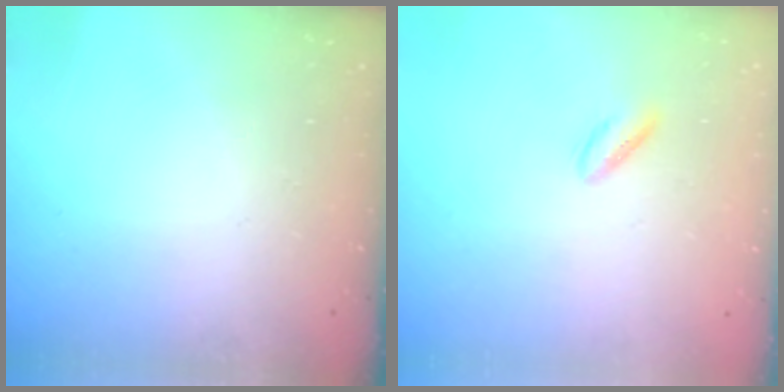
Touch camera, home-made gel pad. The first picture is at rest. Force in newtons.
{"total": 2.7, "press": 2.5, "slide": 1.0}